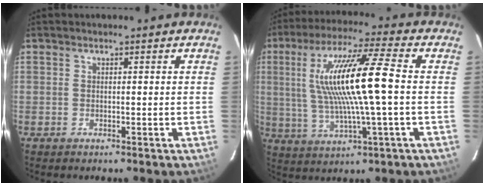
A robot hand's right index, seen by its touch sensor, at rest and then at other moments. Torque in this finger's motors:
{"motor_torque": [0.78, 0.04, 1.05, 0.21]}